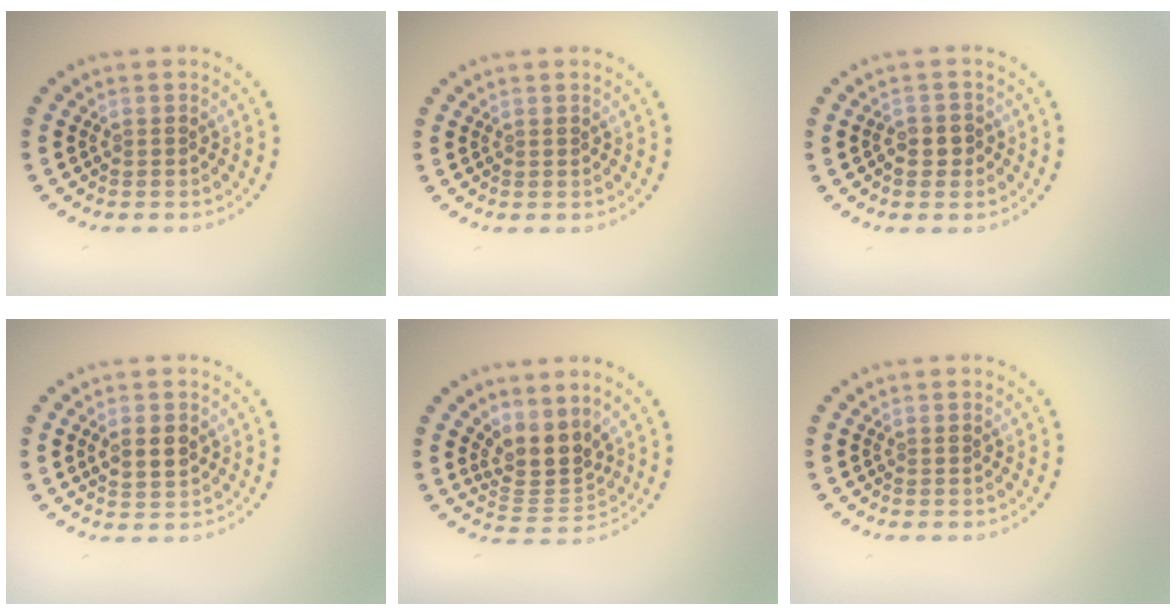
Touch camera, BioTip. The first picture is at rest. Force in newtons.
{"total": 0.0}
{"total": 1.4, "press": 1.3, "slide": 0.5}
{"total": 2.9, "press": 2.9, "slide": 0.3}
{"total": 3.6, "press": 2.7, "slide": 2.4}
{"total": 0.0}